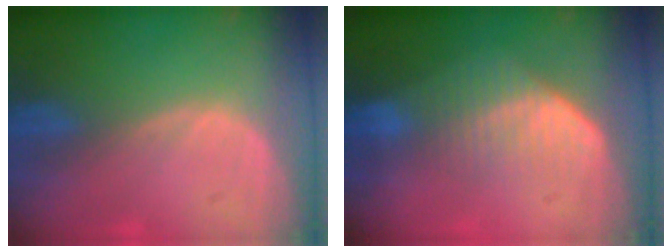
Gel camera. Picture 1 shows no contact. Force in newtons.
{"total": 7.3, "press": 6.2, "slide": 3.9}